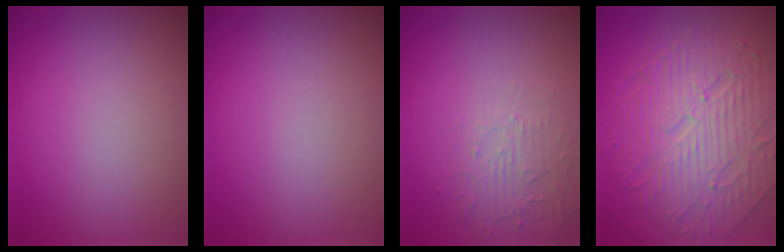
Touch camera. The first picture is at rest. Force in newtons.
{"total": 0.0}
{"total": 1.9, "press": 0.8, "slide": 1.7}
{"total": 9.8, "press": 6.5, "slide": 7.3}